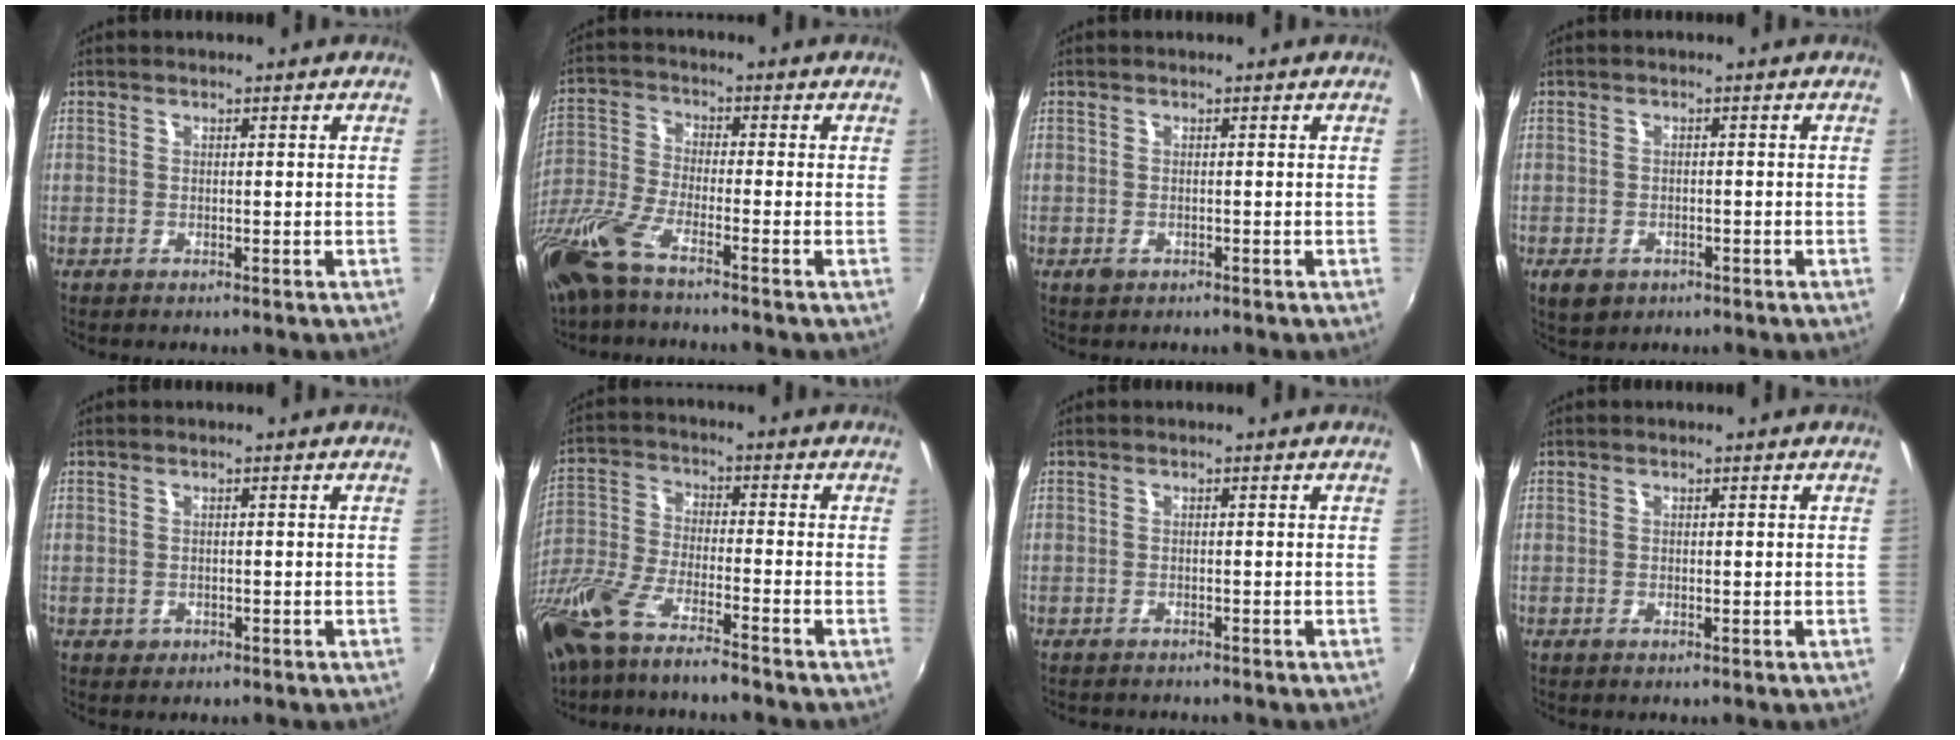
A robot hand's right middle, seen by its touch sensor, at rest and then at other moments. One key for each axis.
{"total": 11.5, "fx": -8.4, "fy": 2.2, "fz": 7.6, "tx": -0.177, "ty": -0.023, "tz": -0.173}
{"total": 1.3, "fx": -0.7, "fy": 0.9, "fz": 0.6, "tx": -0.012, "ty": -0.002, "tz": -0.012}
{"total": 4.4, "fx": -2.2, "fy": 3.0, "fz": 2.3, "tx": -0.051, "ty": -0.007, "tz": -0.030}
{"total": 1.5, "fx": -0.4, "fy": 1.3, "fz": 0.7, "tx": -0.011, "ty": 0.000, "tz": -0.004}
{"total": 15.2, "fx": -11.3, "fy": 3.2, "fz": 9.6, "tx": -0.221, "ty": -0.033, "tz": -0.218}
{"total": 1.7, "fx": -1.5, "fy": 0.6, "fz": 0.5, "tx": -0.015, "ty": -0.004, "tz": -0.023}
{"total": 0.8, "fx": -0.1, "fy": 0.4, "fz": 0.7, "tx": -0.012, "ty": 0.001, "tz": -0.002}